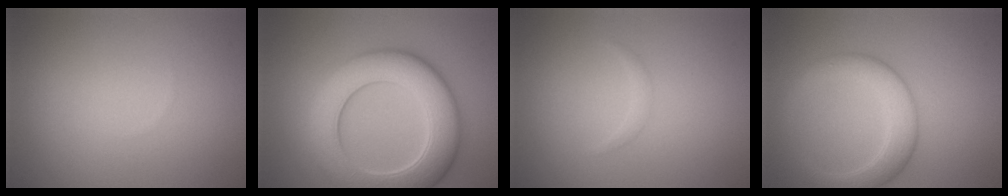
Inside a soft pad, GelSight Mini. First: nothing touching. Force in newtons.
{"total": 9.4, "press": 9.4, "slide": 0.5}
{"total": 0.6, "press": 0.6, "slide": 0.0}
{"total": 4.4, "press": 4.4, "slide": 0.3}